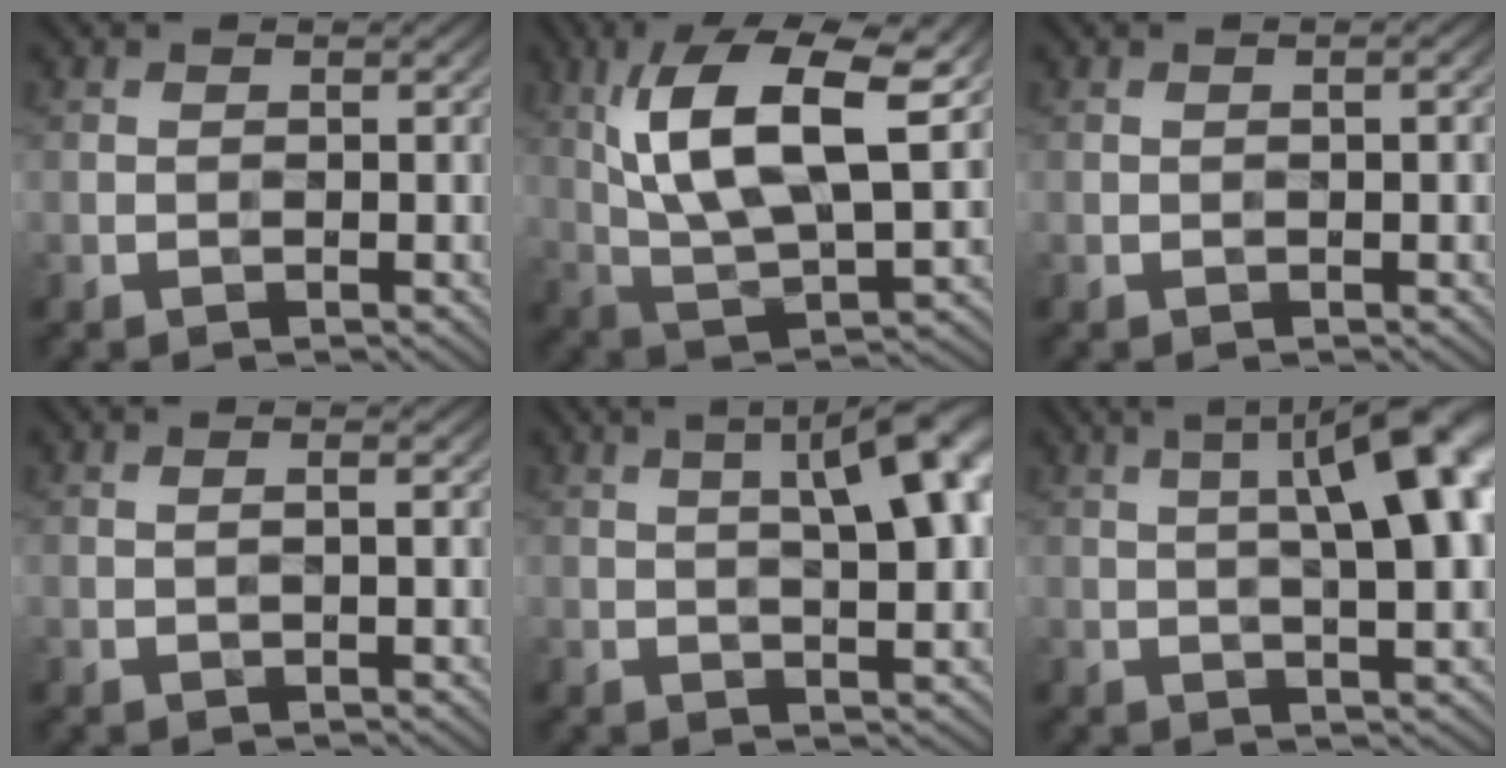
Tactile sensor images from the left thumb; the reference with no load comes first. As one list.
[{"total": 14.3, "force": [5.3, 5.4, 12.1], "torque": [-0.249, 0.015, 0.102]}, {"total": 1.4, "force": [-0.2, 0.0, 1.4], "torque": [-0.021, 0.004, -0.001]}, {"total": 1.0, "force": [-0.1, -0.3, 0.9], "torque": [-0.014, 0.004, -0.001]}, {"total": 11.5, "force": [3.4, 3.5, 10.3], "torque": [-0.121, 0.032, 0.039]}, {"total": 14.8, "force": [3.6, 4.5, 13.6], "torque": [-0.171, 0.046, 0.047]}]